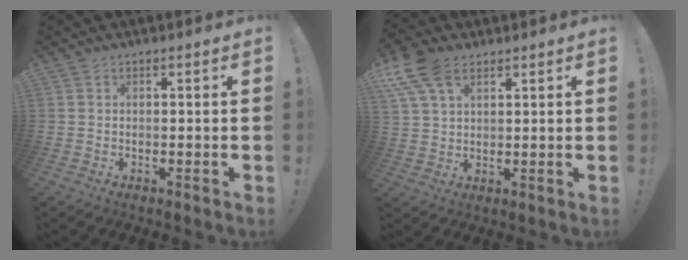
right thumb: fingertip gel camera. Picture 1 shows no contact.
{"total": 10.8, "force": [5.7, 6.3, 6.7], "torque": [-0.138, -0.014, 0.109]}